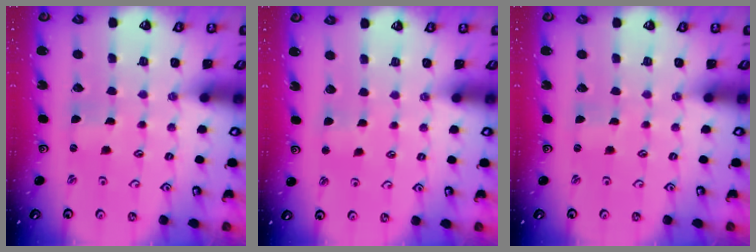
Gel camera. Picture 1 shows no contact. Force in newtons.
{"total": 2.7, "press": 2.7, "slide": 0.4}
{"total": 0.0}